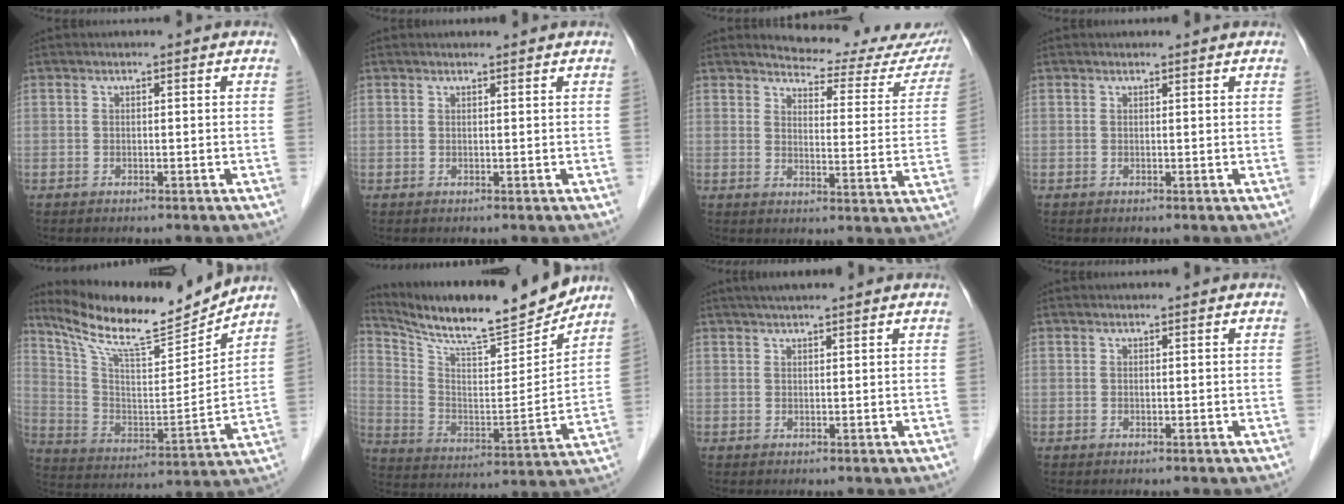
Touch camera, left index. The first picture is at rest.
{"total": 1.3, "force": [1.3, 0.0, 0.2], "torque": [-0.007, 0.005, 0.019]}
{"total": 15.7, "force": [15.1, 3.0, 3.0], "torque": [-0.014, -0.065, 0.156]}
{"total": 1.2, "force": [1.2, 0.2, 0.1], "torque": [-0.011, 0.005, 0.013]}
{"total": 16.2, "force": [14.9, 1.0, 6.3], "torque": [-0.128, -0.017, 0.257]}
{"total": 19.6, "force": [17.7, 1.6, 8.2], "torque": [-0.157, -0.027, 0.282]}
{"total": 5.0, "force": [4.3, 0.2, 2.5], "torque": [-0.035, 0.029, 0.063]}
{"total": 0.0}